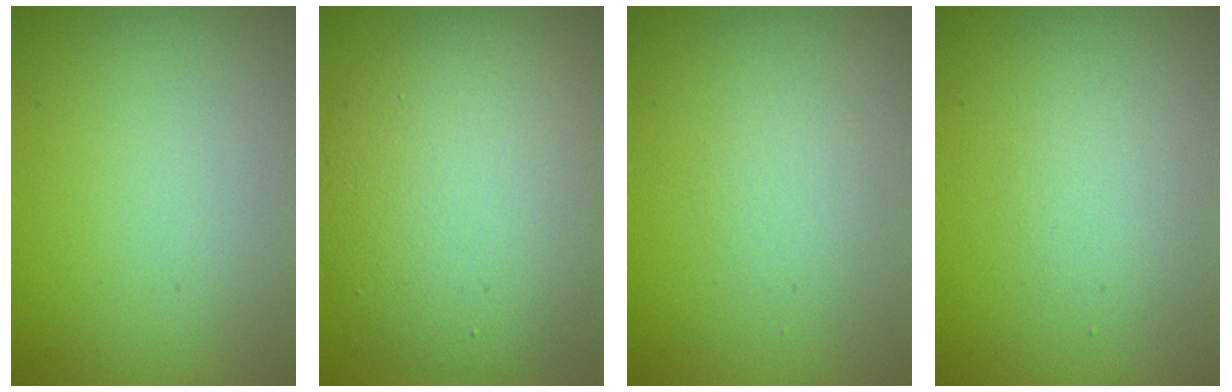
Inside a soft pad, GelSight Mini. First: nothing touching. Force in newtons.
{"total": 9.2, "press": 9.1, "slide": 0.8}
{"total": 1.2, "press": 1.2, "slide": 0.0}
{"total": 1.4, "press": 1.4, "slide": 0.0}